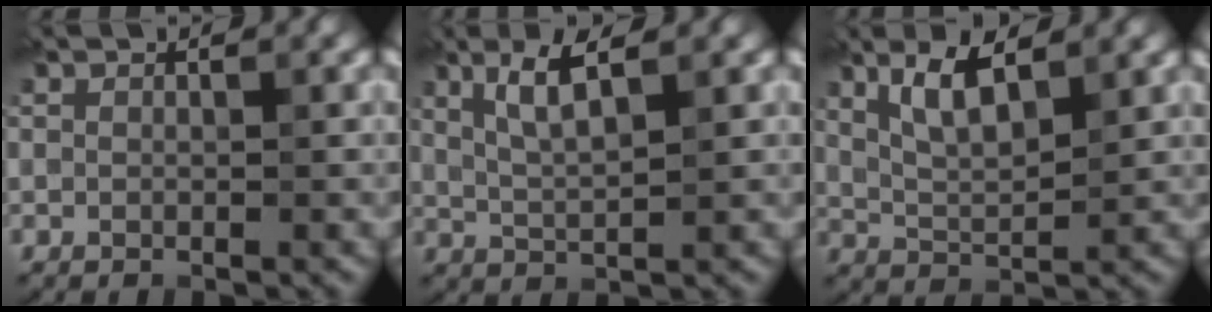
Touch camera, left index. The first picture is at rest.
{"total": 3.5, "force": [1.8, 0.6, 3.0], "torque": [-0.060, 0.009, 0.034]}
{"total": 4.2, "force": [2.4, 1.2, 3.2], "torque": [-0.069, 0.007, 0.046]}